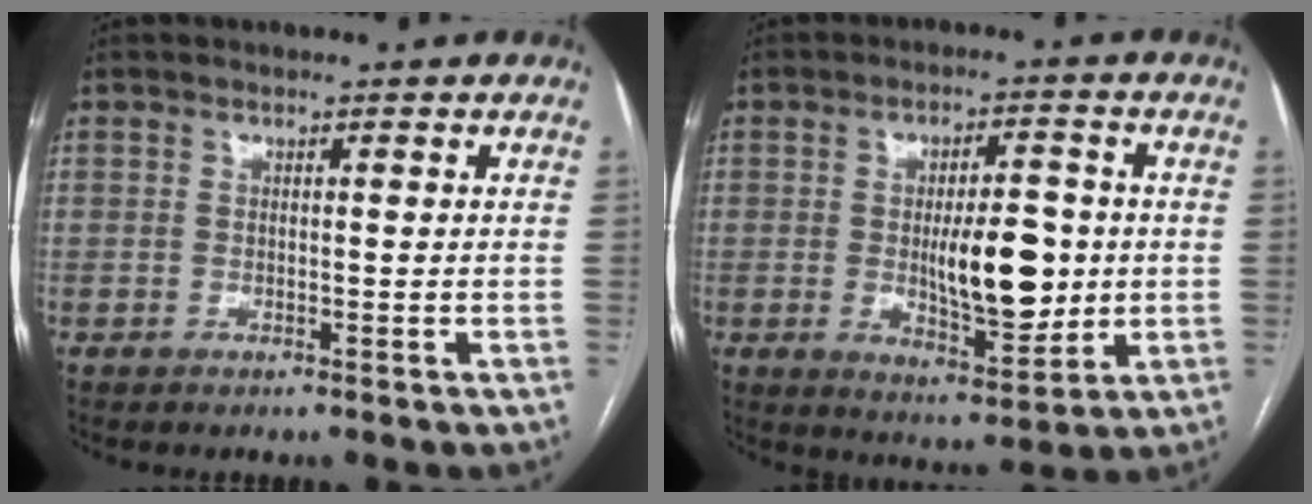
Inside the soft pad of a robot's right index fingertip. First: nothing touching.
{"total": 11.2, "force": [-0.4, 3.9, 10.5], "torque": [-0.165, -0.003, 0.003]}